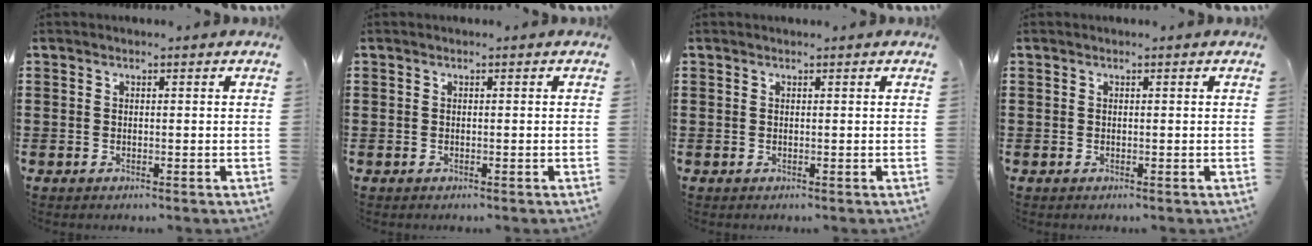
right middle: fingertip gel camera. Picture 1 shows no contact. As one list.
[{"total": 0.0}, {"total": 0.0}, {"total": 0.0}]